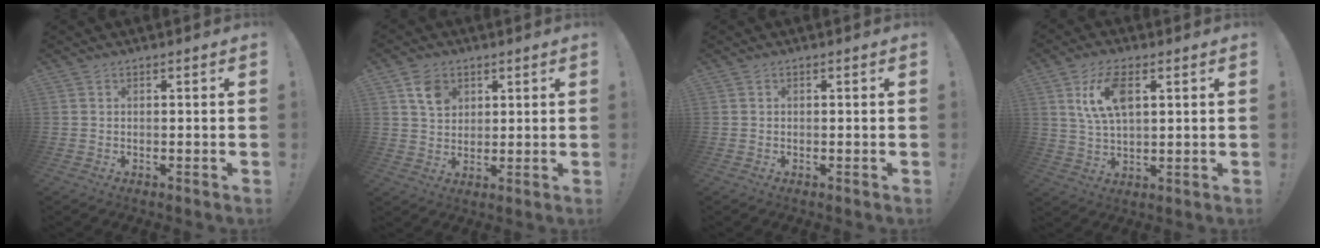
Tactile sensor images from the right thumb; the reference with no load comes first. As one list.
[{"total": 7.3, "force": [3.8, 5.5, 2.9], "torque": [-0.036, -0.015, 0.069]}, {"total": 0.0}, {"total": 10.2, "force": [3.6, 5.0, 8.2], "torque": [-0.155, 0.006, 0.066]}]